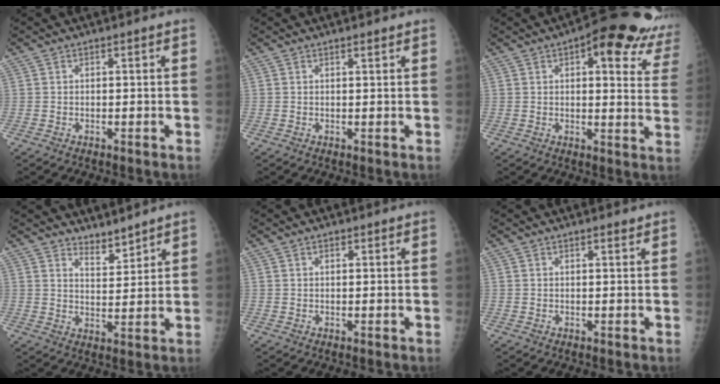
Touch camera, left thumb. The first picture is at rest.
{"total": 0.7, "force": [0.6, 0.1, 0.4], "torque": [-0.006, -0.004, 0.010]}
{"total": 19.0, "force": [11.1, 6.8, 13.8], "torque": [-0.128, -0.019, 0.114]}
{"total": 4.3, "force": [4.0, 1.2, 0.8], "torque": [0.002, -0.039, 0.073]}
{"total": 0.9, "force": [0.6, 0.5, 0.5], "torque": [-0.004, -0.002, 0.007]}
{"total": 1.0, "force": [0.9, 0.2, 0.5], "torque": [-0.006, -0.005, 0.013]}